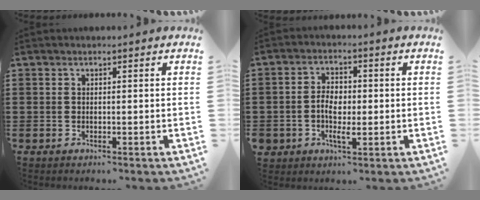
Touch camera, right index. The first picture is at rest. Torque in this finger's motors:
{"motor_torque": [1.31, 0.83, 0.34, 0.11]}